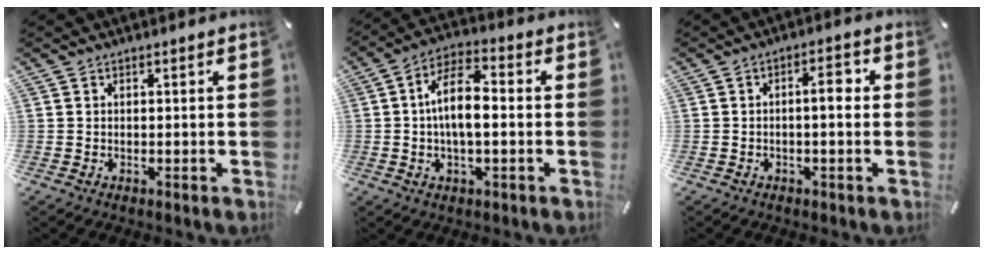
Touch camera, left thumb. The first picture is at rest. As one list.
[{"total": 9.8, "force": [-0.2, 4.2, 8.9], "torque": [-0.169, 0.012, -0.004]}, {"total": 5.2, "force": [0.1, 1.6, 4.9], "torque": [-0.084, 0.012, -0.005]}]